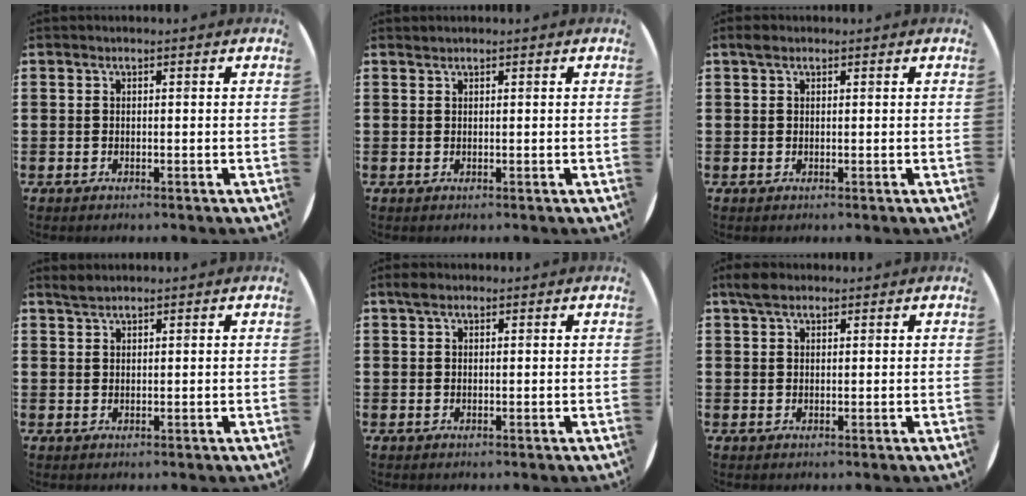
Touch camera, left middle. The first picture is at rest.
{"total": 0.0}
{"total": 0.9, "force": [0.7, 0.5, 0.3], "torque": [-0.001, 0.000, 0.011]}
{"total": 1.4, "force": [1.3, 0.2, 0.3], "torque": [-0.008, 0.001, 0.026]}
{"total": 1.2, "force": [0.9, 0.7, 0.5], "torque": [-0.004, 0.002, 0.014]}
{"total": 2.4, "force": [1.9, 1.0, 1.0], "torque": [-0.015, 0.003, 0.035]}